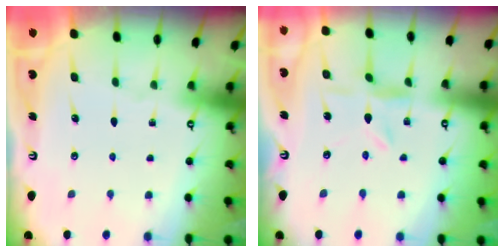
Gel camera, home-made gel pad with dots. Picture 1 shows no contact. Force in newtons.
{"total": 2.1, "press": 2.1, "slide": 0.3}